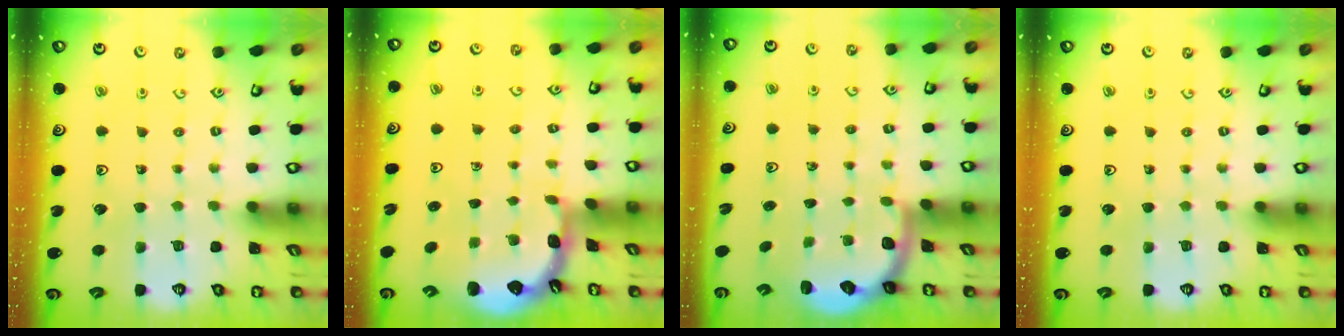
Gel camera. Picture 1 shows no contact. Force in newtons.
{"total": 1.3, "press": 1.2, "slide": 0.1}
{"total": 2.5, "press": 2.1, "slide": 1.4}
{"total": 0.0}